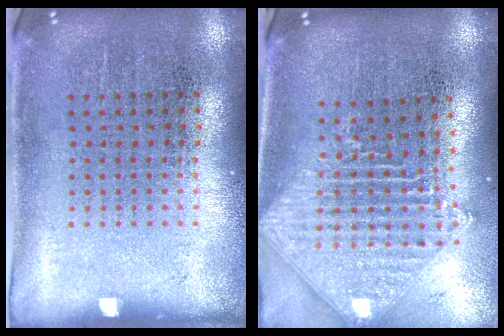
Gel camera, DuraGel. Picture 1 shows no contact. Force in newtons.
{"total": 2.4, "press": 1.9, "slide": 1.5}